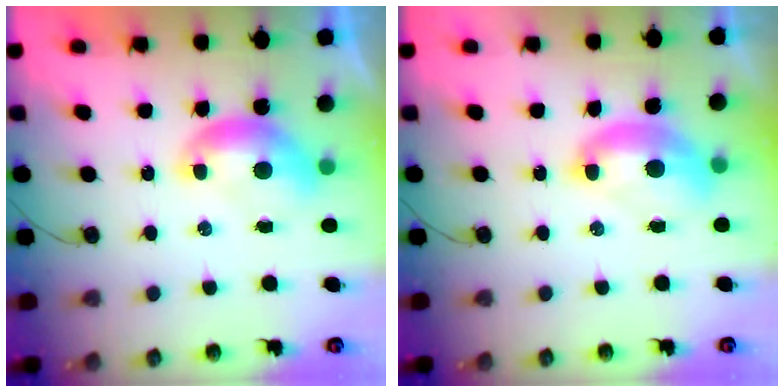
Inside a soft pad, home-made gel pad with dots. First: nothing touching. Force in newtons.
{"total": 3.0, "press": 3.0, "slide": 0.6}